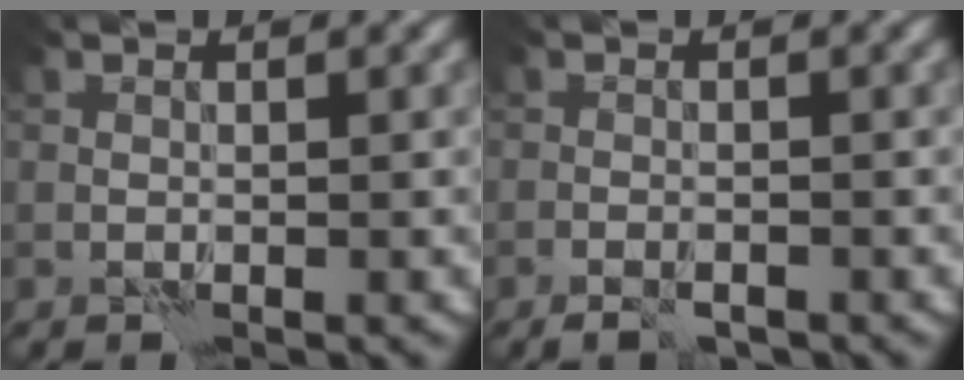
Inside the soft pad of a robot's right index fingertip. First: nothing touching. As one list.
[{"total": 2.0, "force": [-1.5, 0.6, 1.2], "torque": [-0.027, 0.001, -0.025]}]